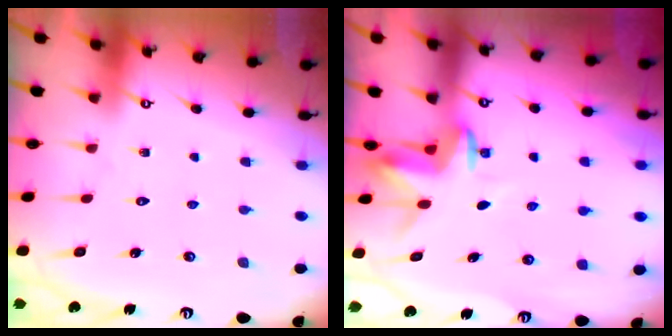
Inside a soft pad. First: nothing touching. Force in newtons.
{"total": 3.5, "press": 3.5, "slide": 0.3}